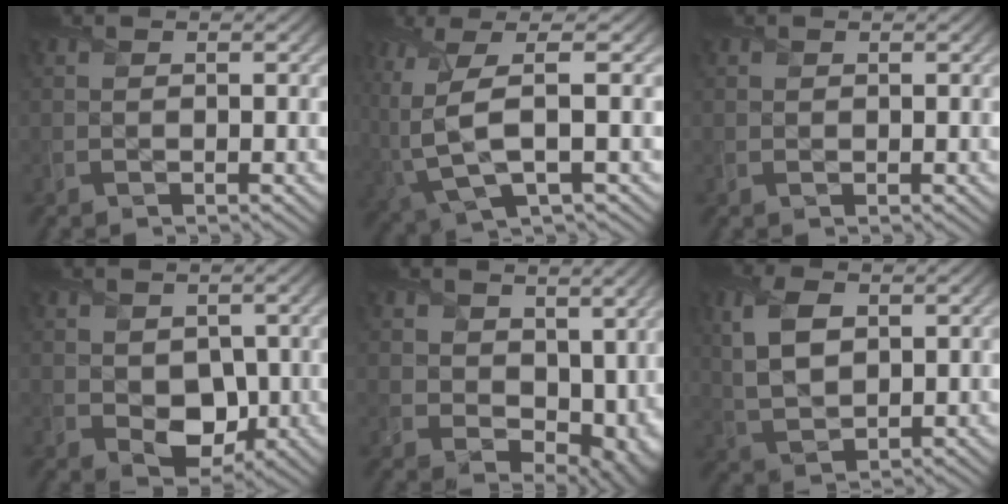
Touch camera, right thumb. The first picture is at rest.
{"total": 8.2, "force": [-0.3, 2.5, 7.8], "torque": [-0.188, -0.002, -0.008]}
{"total": 0.7, "force": [0.4, 0.6, 0.0], "torque": [-0.001, -0.004, 0.008]}
{"total": 5.3, "force": [0.0, 4.0, 3.5], "torque": [-0.081, -0.022, 0.009]}
{"total": 9.3, "force": [3.1, 6.8, 5.5], "torque": [-0.114, -0.030, 0.068]}
{"total": 6.7, "force": [2.0, 3.8, 5.2], "torque": [-0.126, 0.004, 0.040]}